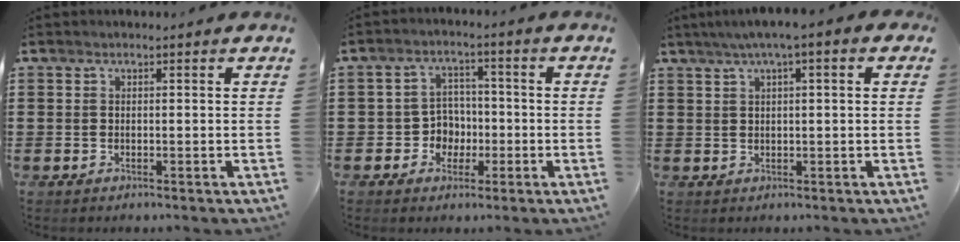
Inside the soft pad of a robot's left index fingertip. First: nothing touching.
{"total": 4.7, "force": [-1.4, 4.2, 1.4], "torque": [-0.041, 0.010, -0.027]}
{"total": 3.3, "force": [1.0, 0.3, 3.2], "torque": [-0.060, 0.003, 0.015]}